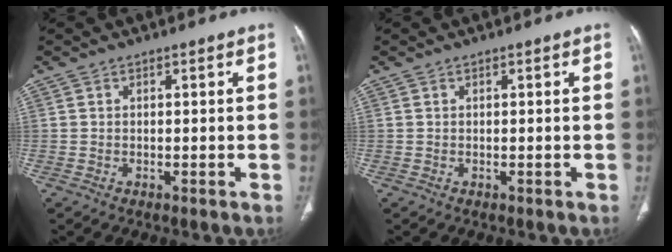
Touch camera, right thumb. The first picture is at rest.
{"total": 0.0}